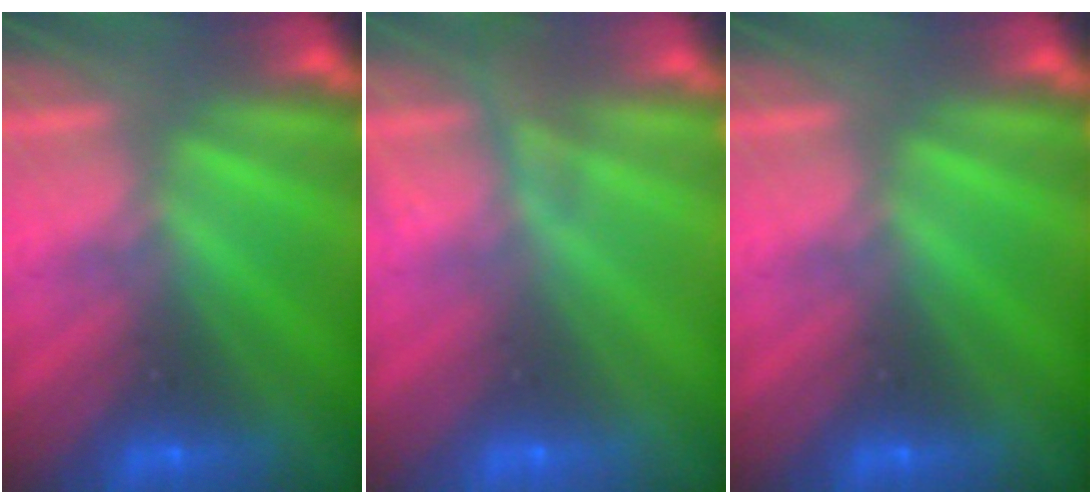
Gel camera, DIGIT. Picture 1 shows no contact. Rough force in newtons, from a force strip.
{"total": 2.3}
{"total": 0.0}